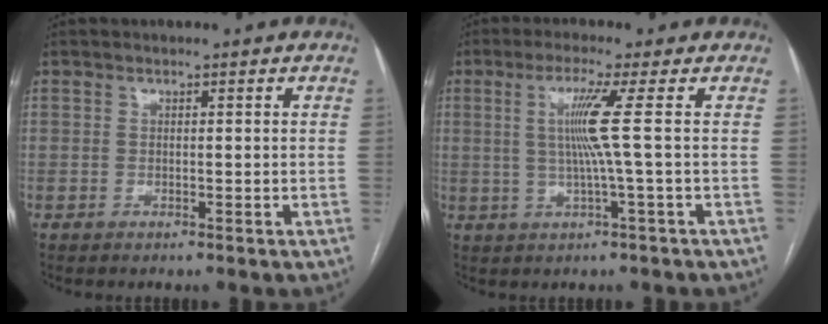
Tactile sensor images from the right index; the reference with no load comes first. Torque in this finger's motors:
{"motor_torque": [0.92, -0.02, 0.21, 0.11]}